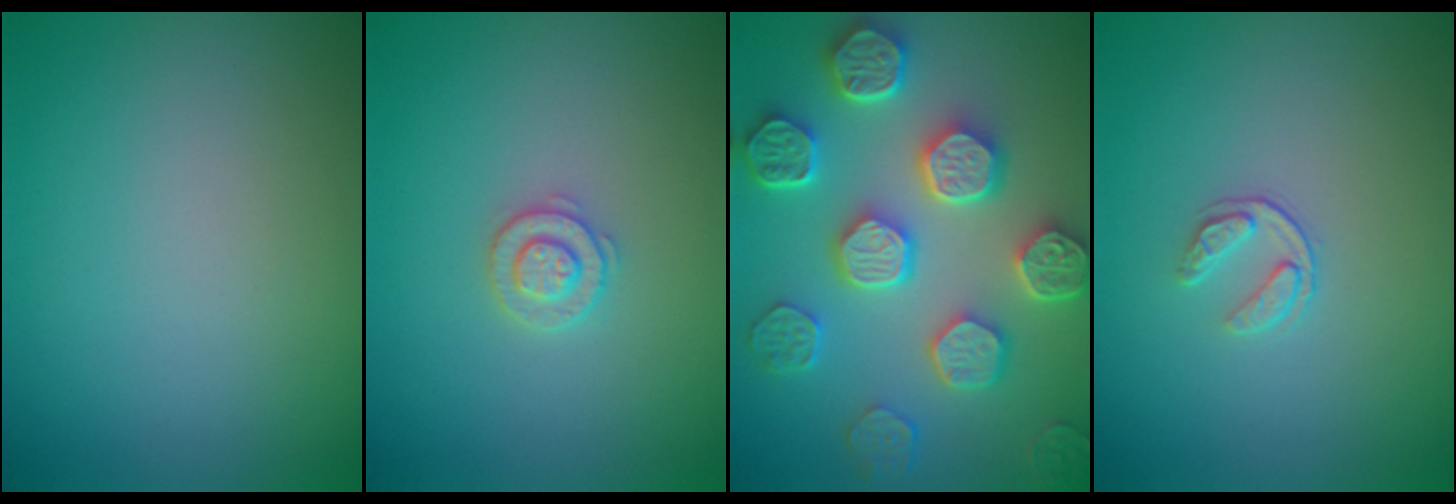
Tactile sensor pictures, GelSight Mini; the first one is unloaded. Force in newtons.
{"total": 2.0, "press": 1.9, "slide": 0.4}
{"total": 8.0, "press": 6.5, "slide": 4.7}
{"total": 1.6, "press": 1.0, "slide": 1.2}